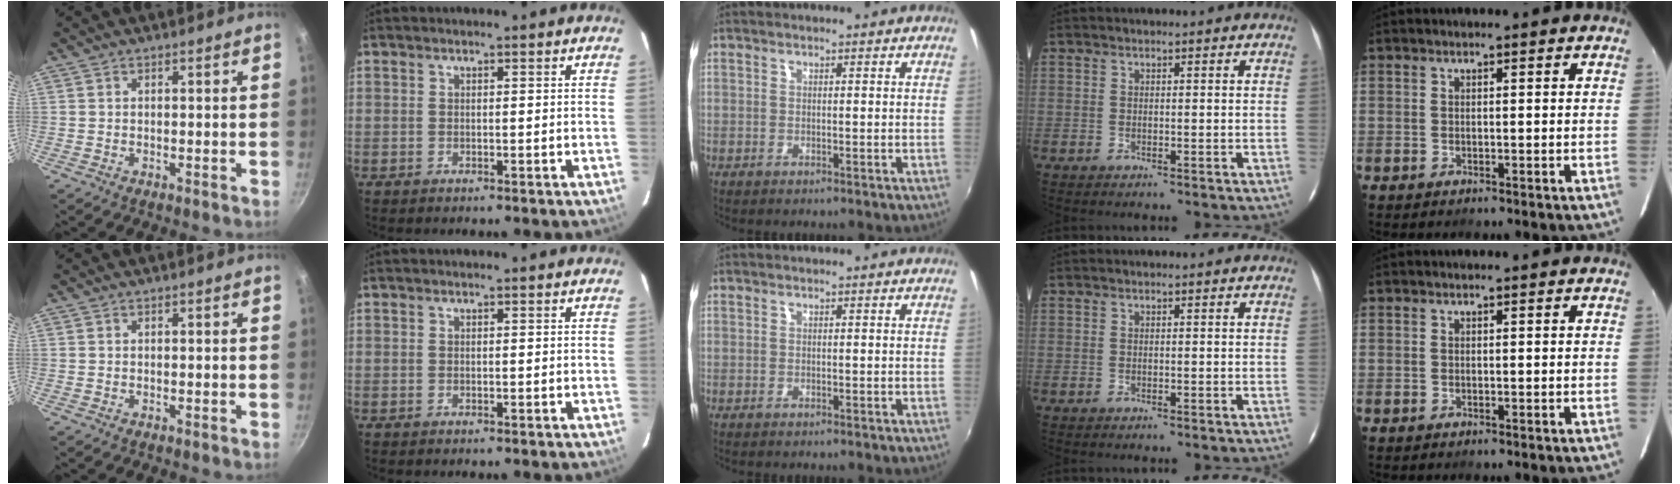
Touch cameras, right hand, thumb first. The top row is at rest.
{}